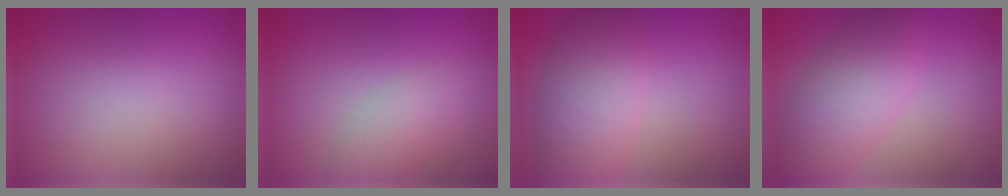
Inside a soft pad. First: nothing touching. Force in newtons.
{"total": 2.7, "press": 2.7, "slide": 0.1}
{"total": 6.1, "press": 6.1, "slide": 0.1}
{"total": 5.3, "press": 5.3, "slide": 0.1}